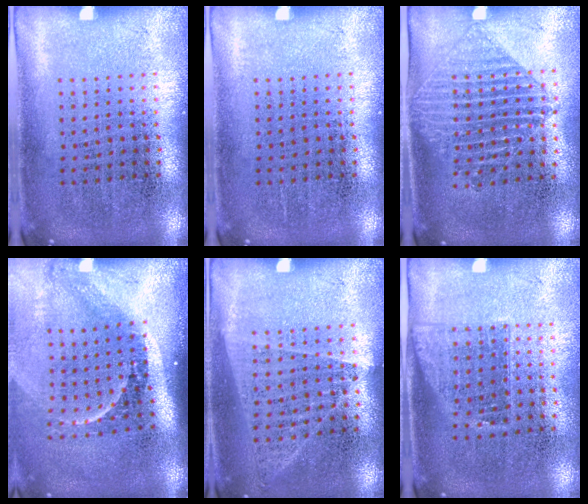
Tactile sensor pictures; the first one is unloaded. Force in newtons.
{"total": 0.0}
{"total": 1.3, "press": 1.1, "slide": 0.6}
{"total": 2.2, "press": 1.4, "slide": 1.7}
{"total": 1.0, "press": 1.0, "slide": 0.1}
{"total": 1.2, "press": 1.0, "slide": 0.7}